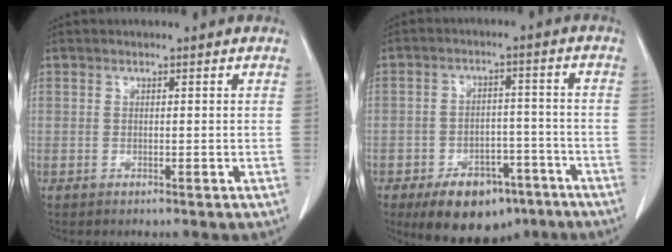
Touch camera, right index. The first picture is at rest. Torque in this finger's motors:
{"motor_torque": [0.09, -0.01, 0.15, 0.01]}